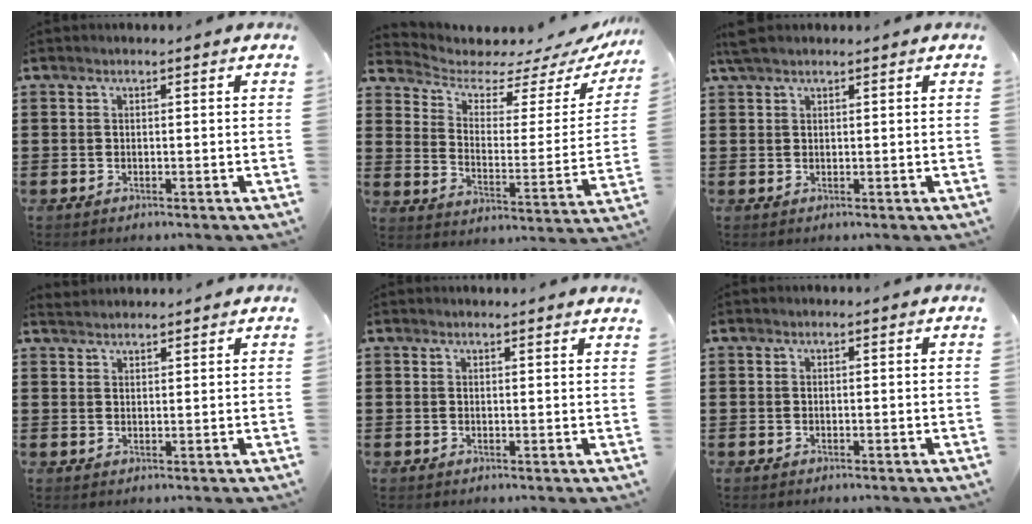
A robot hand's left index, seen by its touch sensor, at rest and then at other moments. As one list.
[{"total": 4.7, "force": [4.0, 1.9, 1.7], "torque": [-0.058, -0.028, 0.064]}, {"total": 1.8, "force": [1.5, 0.4, 1.0], "torque": [-0.022, 0.003, 0.028]}, {"total": 1.9, "force": [1.9, 0.2, 0.1], "torque": [-0.006, 0.002, 0.038]}, {"total": 1.3, "force": [1.2, -0.1, 0.3], "torque": [-0.007, -0.002, 0.025]}, {"total": 0.0}]